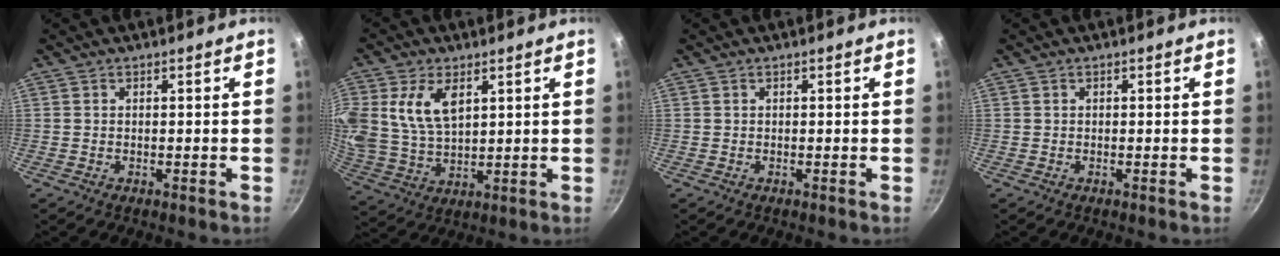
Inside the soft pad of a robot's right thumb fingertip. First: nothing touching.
{"total": 11.4, "force": [4.1, 6.9, 8.1], "torque": [-0.153, -0.023, 0.085]}
{"total": 0.0}
{"total": 0.0}